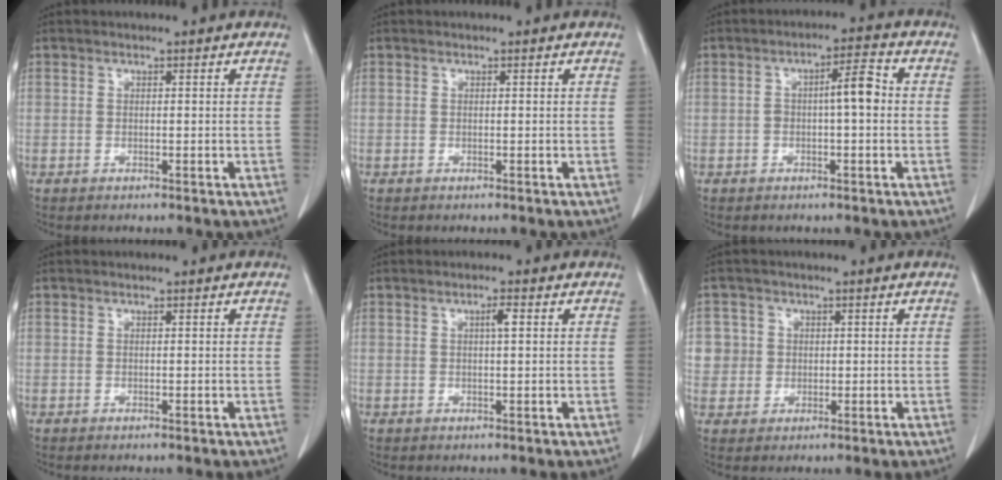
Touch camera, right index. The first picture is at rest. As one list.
[{"total": 0.0}, {"total": 5.1, "force": [0.0, 1.0, 4.9], "torque": [-0.079, 0.021, -0.003]}, {"total": 0.0}, {"total": 1.7, "force": [0.4, 0.1, 1.6], "torque": [-0.028, 0.003, 0.007]}, {"total": 4.5, "force": [0.7, 4.4, 0.0], "torque": [0.014, 0.010, 0.015]}]